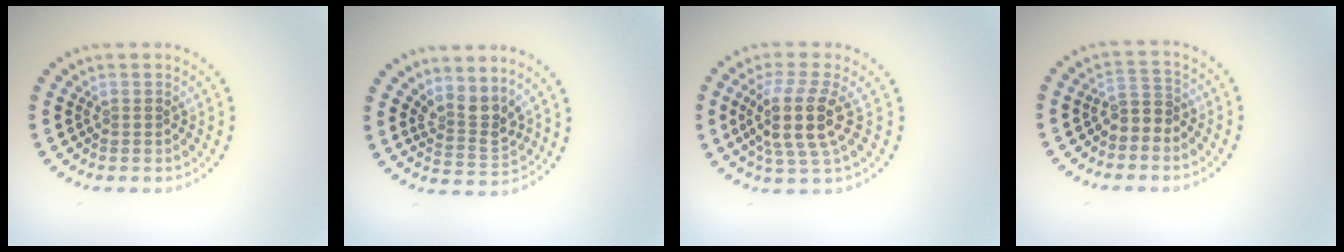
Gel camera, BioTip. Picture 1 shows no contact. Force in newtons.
{"total": 2.8, "press": 2.0, "slide": 2.0}
{"total": 4.5, "press": 3.7, "slide": 2.6}
{"total": 1.8, "press": 1.5, "slide": 1.0}